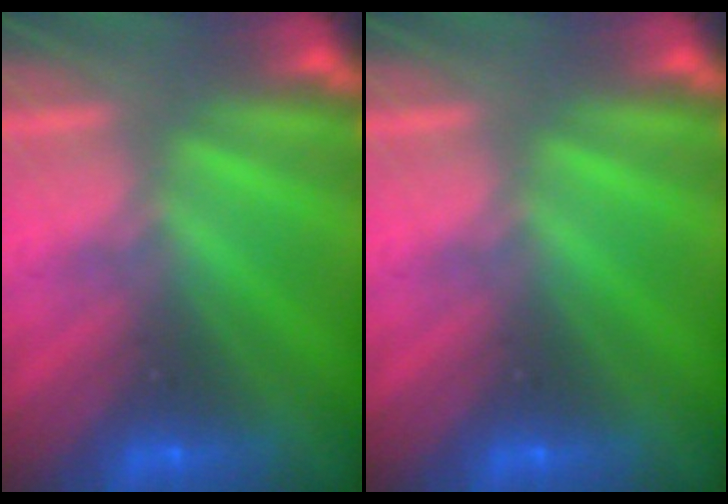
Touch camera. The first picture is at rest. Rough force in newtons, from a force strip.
{"total": 0.0}